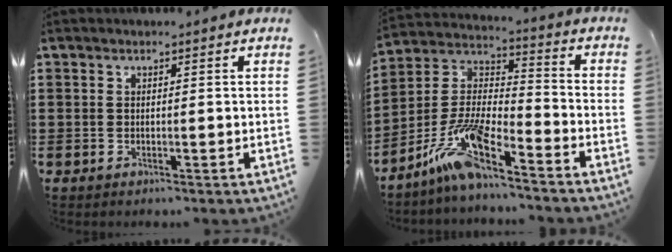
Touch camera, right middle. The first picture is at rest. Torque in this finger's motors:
{"motor_torque": [2.14, 0.00, 0.33, 0.21]}